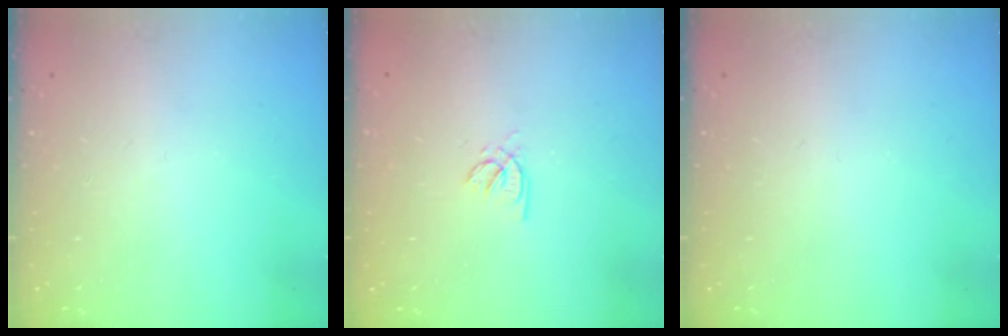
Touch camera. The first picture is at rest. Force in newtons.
{"total": 1.9, "press": 1.8, "slide": 0.4}
{"total": 0.0}